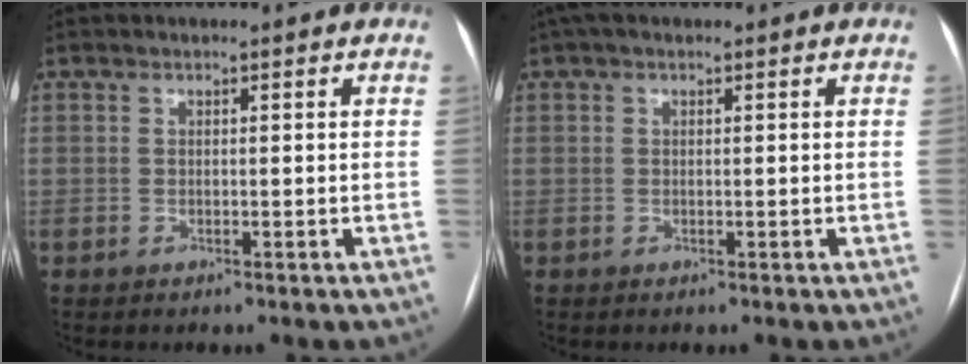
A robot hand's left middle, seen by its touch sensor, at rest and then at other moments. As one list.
[{"total": 2.3, "force": [1.4, 1.0, 1.5], "torque": [-0.031, 0.031, 0.025]}]